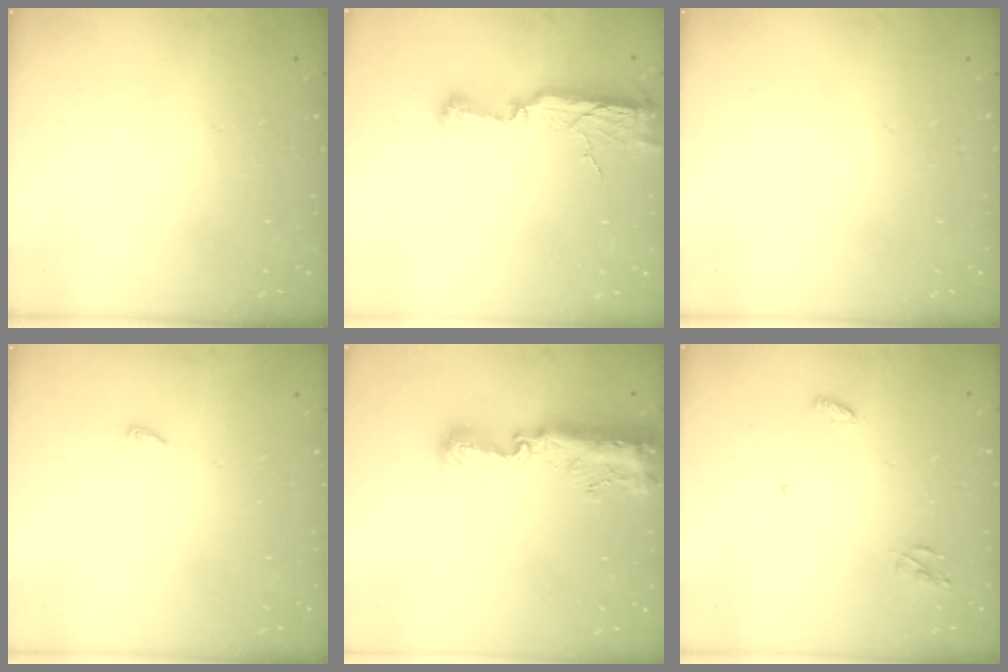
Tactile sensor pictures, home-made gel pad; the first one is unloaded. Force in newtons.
{"total": 8.1, "press": 8.1, "slide": 0.7}
{"total": 0.0}
{"total": 2.5, "press": 2.5, "slide": 0.2}
{"total": 12.1, "press": 12.0, "slide": 0.9}
{"total": 4.7, "press": 4.7, "slide": 0.1}